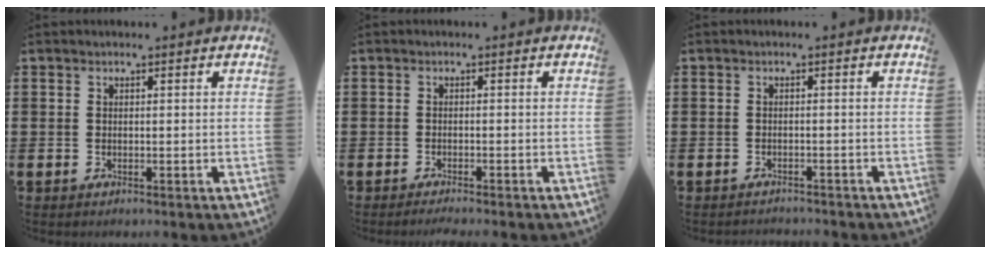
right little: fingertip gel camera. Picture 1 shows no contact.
{"total": 1.0, "force": [-0.9, -0.1, 0.3], "torque": [-0.004, -0.002, -0.018]}
{"total": 1.0, "force": [-1.0, 0.0, -0.1], "torque": [-0.001, 0.002, -0.021]}